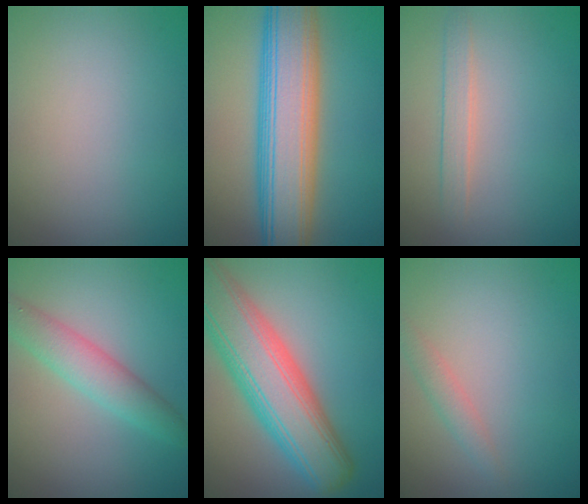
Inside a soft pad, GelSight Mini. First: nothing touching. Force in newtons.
{"total": 10.9, "press": 10.9, "slide": 0.0}
{"total": 1.8, "press": 1.8, "slide": 0.2}
{"total": 3.9, "press": 3.9, "slide": 0.0}
{"total": 10.5, "press": 10.5, "slide": 0.6}
{"total": 1.4, "press": 1.4, "slide": 0.1}